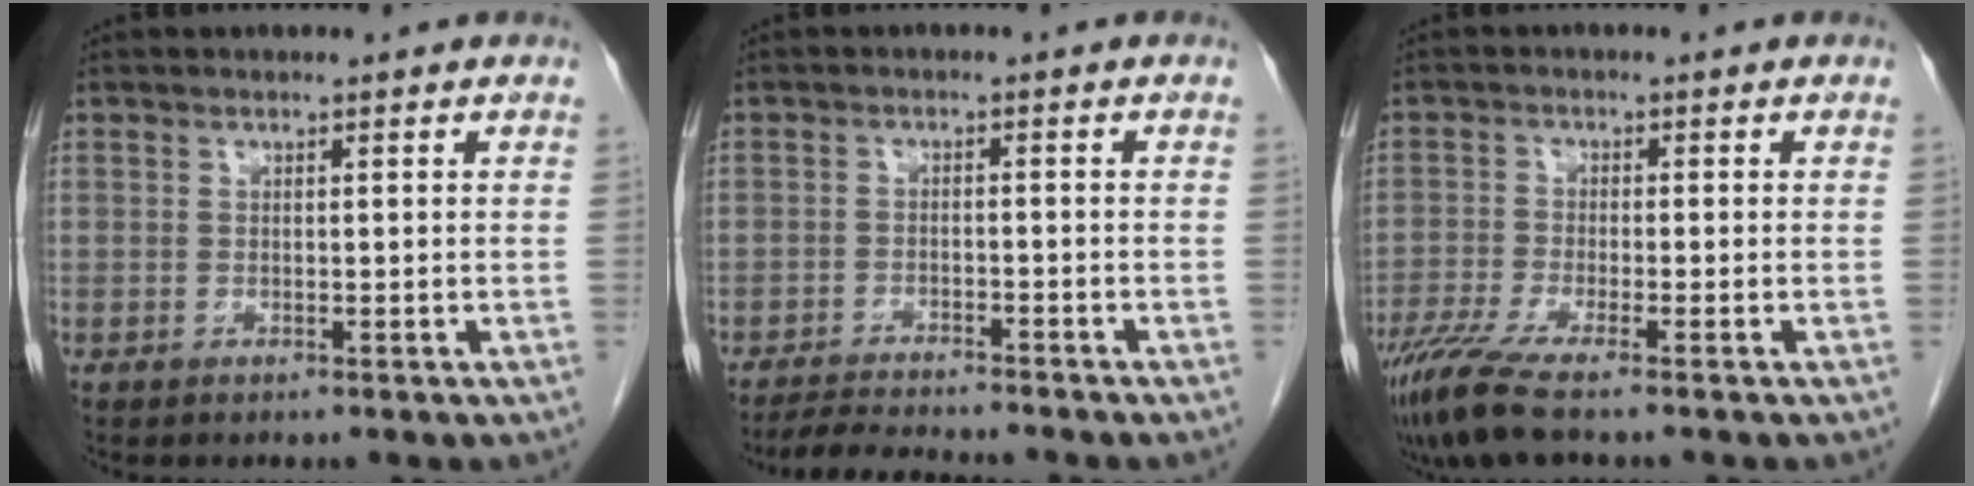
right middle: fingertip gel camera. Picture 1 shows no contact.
{"total": 6.6, "force": [-6.2, 0.1, 2.2], "torque": [-0.036, -0.017, -0.101]}
{"total": 7.0, "force": [-5.3, 0.0, 4.6], "torque": [-0.089, -0.022, -0.099]}